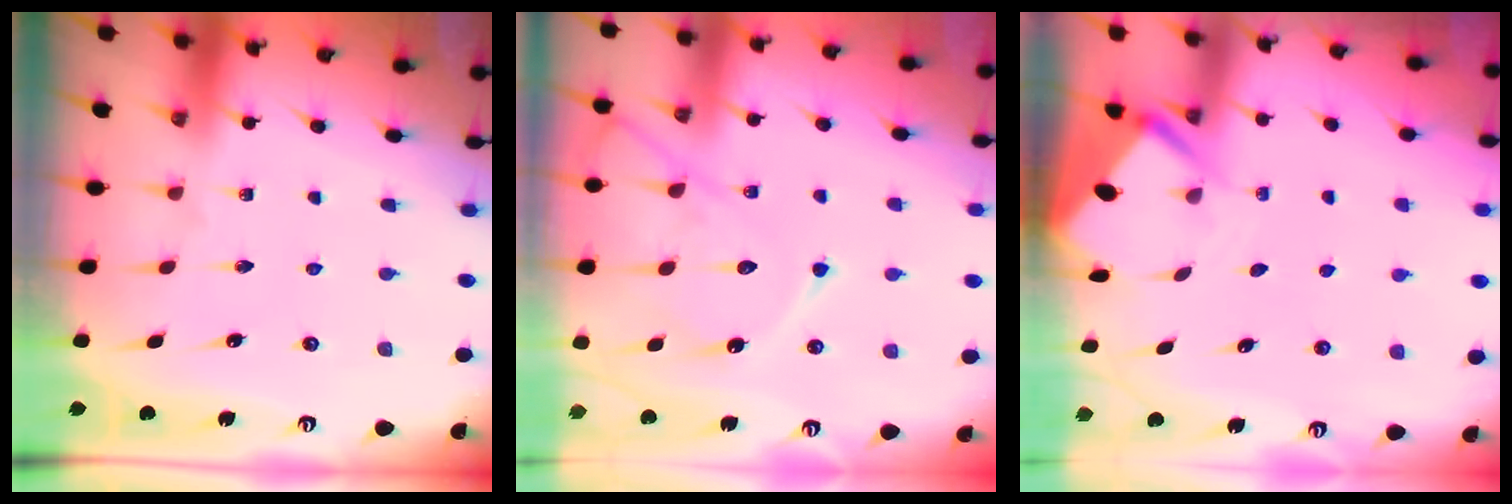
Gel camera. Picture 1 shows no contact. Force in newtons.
{"total": 13.3, "press": 13.2, "slide": 1.2}
{"total": 3.6, "press": 3.6, "slide": 0.3}